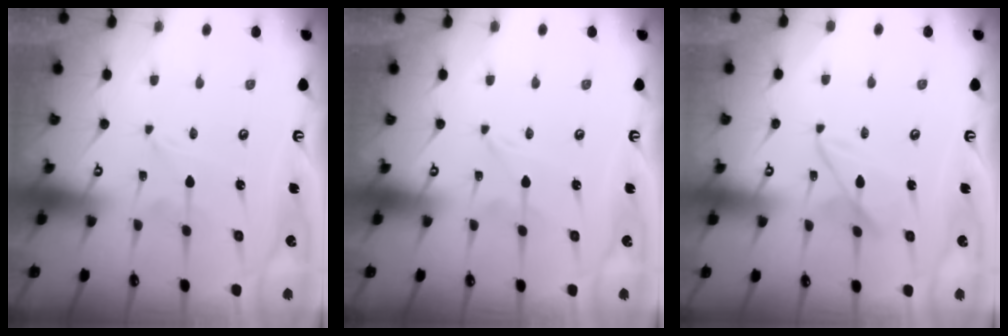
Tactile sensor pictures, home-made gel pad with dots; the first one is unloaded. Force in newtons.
{"total": 0.0}
{"total": 6.6, "press": 6.5, "slide": 0.5}